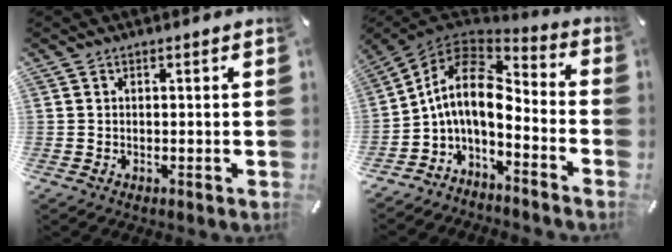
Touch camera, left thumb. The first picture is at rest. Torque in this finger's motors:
{"motor_torque": [-0.41, 2.57, 0.67, 0.65, 0.56]}